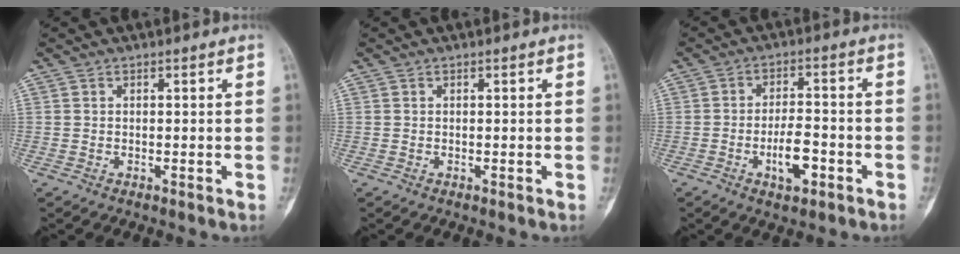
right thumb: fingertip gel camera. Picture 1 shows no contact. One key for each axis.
{"total": 0.0}
{"total": 6.9, "fx": -2.9, "fy": 2.9, "fz": 5.6, "tx": -0.089, "ty": 0.020, "tz": -0.046}